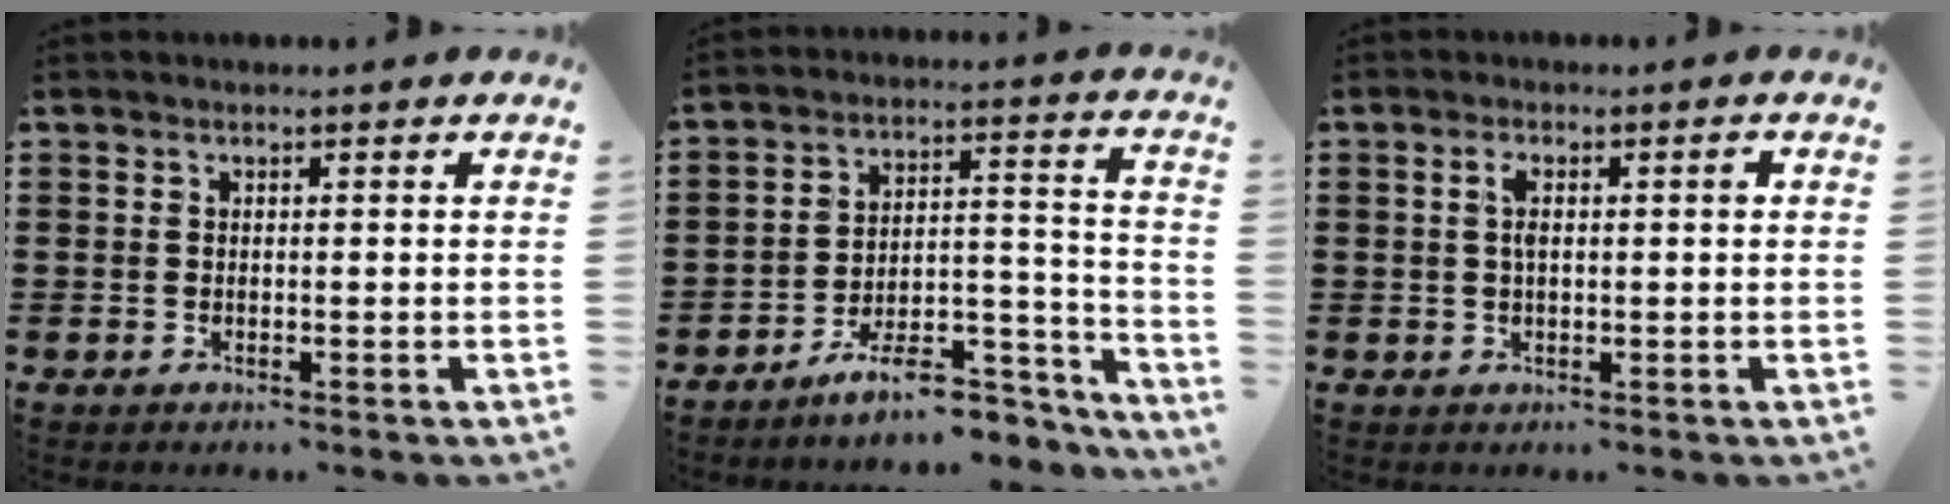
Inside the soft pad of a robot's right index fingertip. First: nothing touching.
{"total": 8.5, "force": [-7.6, 1.9, 3.4], "torque": [-0.048, 0.027, -0.140]}
{"total": 2.8, "force": [0.4, 0.7, 2.7], "torque": [-0.052, 0.001, 0.003]}